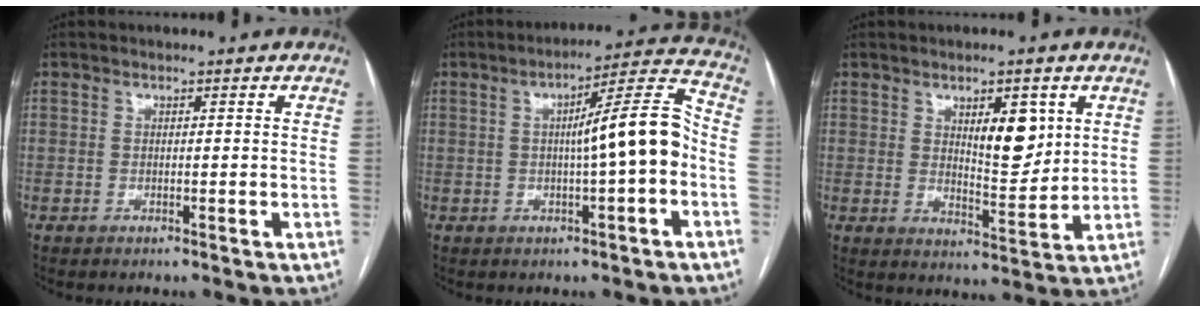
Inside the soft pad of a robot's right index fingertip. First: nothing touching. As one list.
[{"total": 10.6, "force": [-0.9, 0.5, 10.5], "torque": [-0.154, 0.027, -0.016]}, {"total": 7.2, "force": [2.8, 2.6, 6.1], "torque": [-0.095, -0.008, 0.049]}]